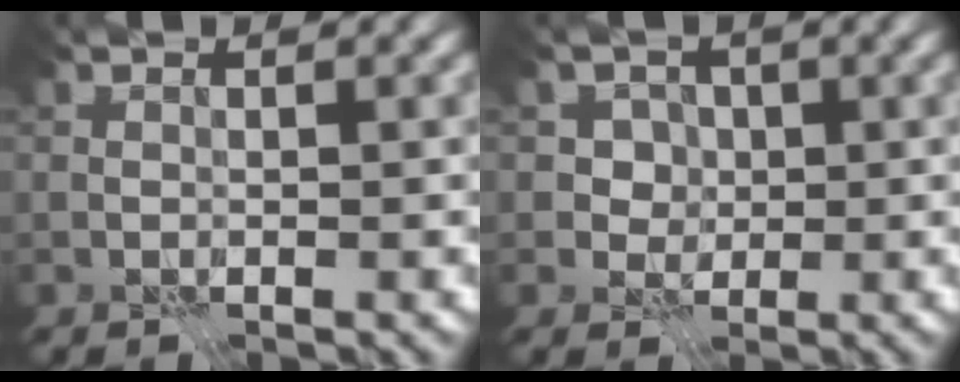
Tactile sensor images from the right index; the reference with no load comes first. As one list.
[{"total": 3.1, "force": [1.0, 2.7, 1.2], "torque": [-0.011, -0.004, 0.013]}]